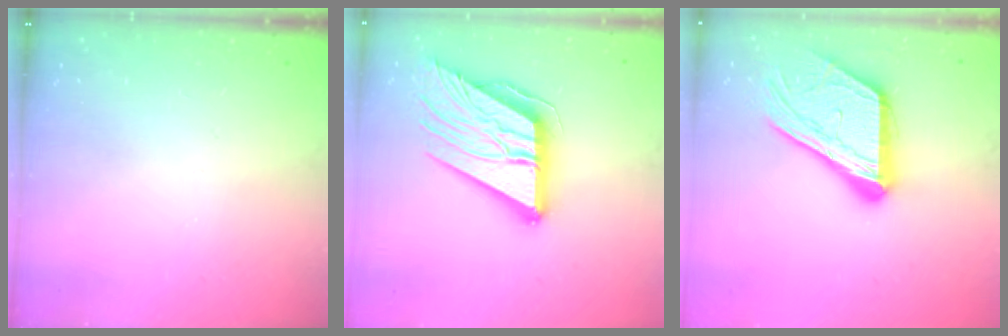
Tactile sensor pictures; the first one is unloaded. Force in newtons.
{"total": 17.6, "press": 17.4, "slide": 3.0}
{"total": 18.4, "press": 18.3, "slide": 1.6}